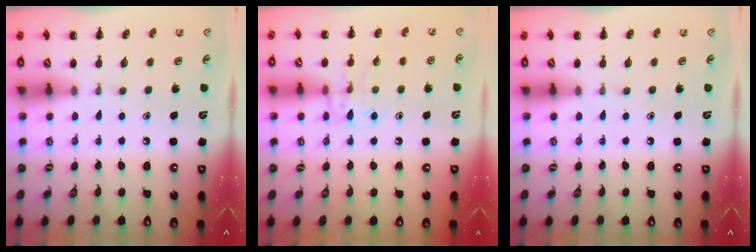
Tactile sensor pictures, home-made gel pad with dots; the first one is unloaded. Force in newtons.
{"total": 9.8, "press": 9.8, "slide": 1.2}
{"total": 0.0}